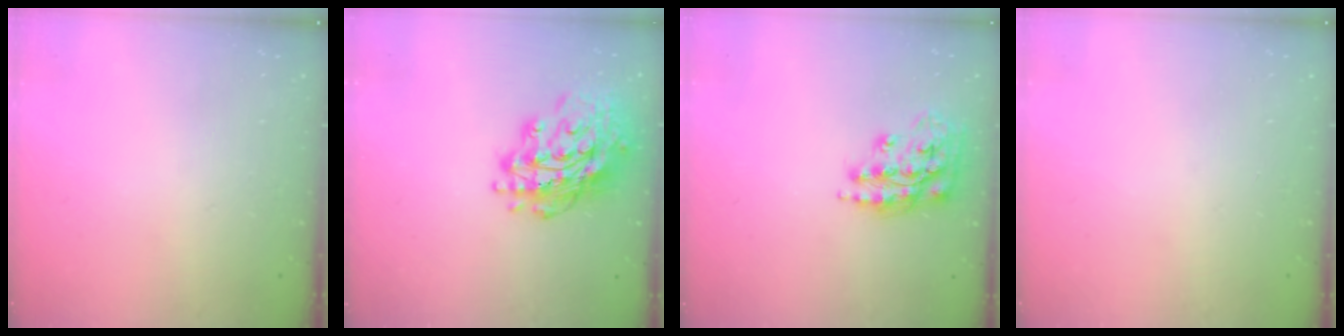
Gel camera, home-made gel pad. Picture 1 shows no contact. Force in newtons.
{"total": 19.1, "press": 19.0, "slide": 1.9}
{"total": 15.2, "press": 15.1, "slide": 0.8}
{"total": 0.0}